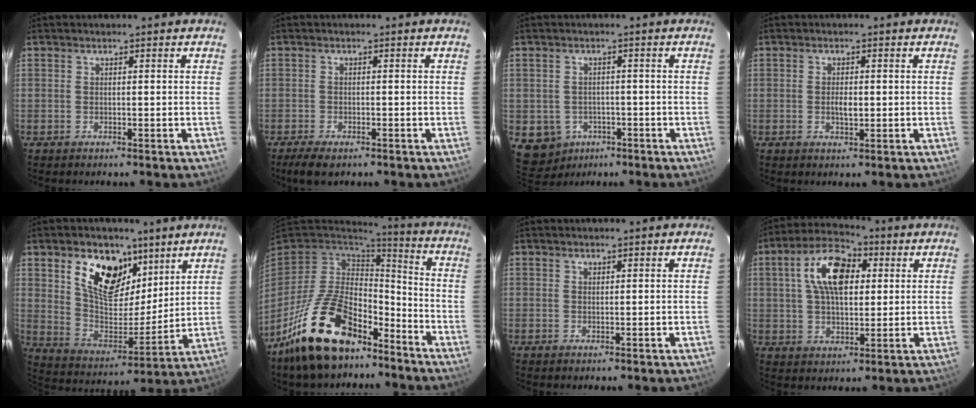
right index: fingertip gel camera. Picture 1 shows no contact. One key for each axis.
{"total": 4.3, "fx": -3.1, "fy": 1.5, "fz": 2.5, "tx": -0.062, "ty": -0.016, "tz": -0.053}
{"total": 6.9, "fx": -2.8, "fy": 6.0, "fz": 1.8, "tx": -0.056, "ty": 0.004, "tz": -0.029}
{"total": 2.3, "fx": -0.2, "fy": 1.2, "fz": 2.0, "tx": -0.035, "ty": -0.001, "tz": -0.004}
{"total": 16.6, "fx": 9.2, "fy": 9.2, "fz": 10.3, "tx": -0.183, "ty": 0.002, "tz": 0.170}
{"total": 20.5, "fx": -13.2, "fy": 10.0, "fz": 12.1, "tx": -0.248, "ty": 0.000, "tz": -0.218}
{"total": 0.6, "fx": 0.5, "fy": 0.4, "fz": 0.1, "tx": 0.000, "ty": 0.001, "tz": 0.009}
{"total": 12.8, "fx": 3.5, "fy": 6.8, "fz": 10.3, "tx": -0.184, "ty": 0.031, "tz": 0.057}